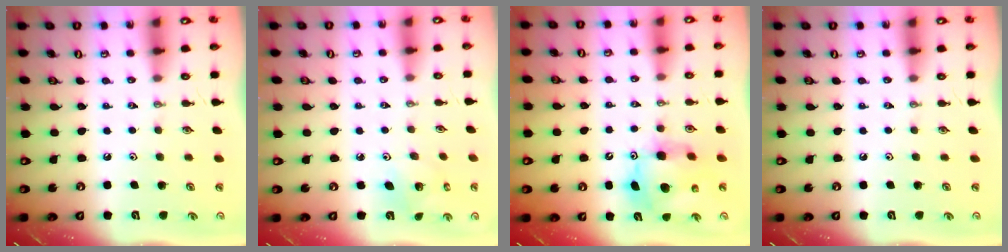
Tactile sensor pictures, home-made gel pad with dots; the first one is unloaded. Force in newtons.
{"total": 4.6, "press": 4.6, "slide": 0.3}
{"total": 12.3, "press": 12.2, "slide": 1.2}
{"total": 0.0}